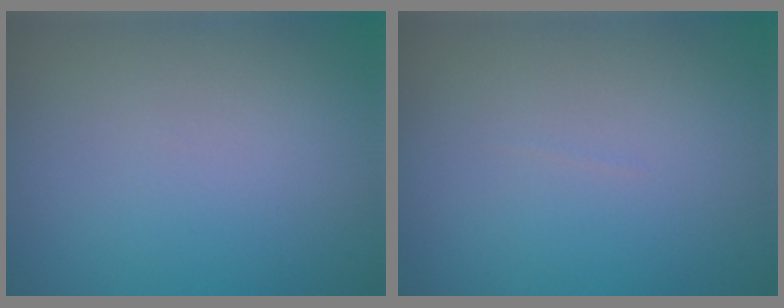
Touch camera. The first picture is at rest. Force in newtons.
{"total": 0.0}